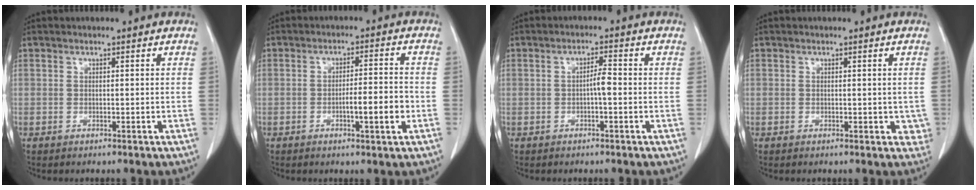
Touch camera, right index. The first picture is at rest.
{"total": 5.7, "force": [-1.8, 0.5, 5.4], "torque": [-0.083, 0.000, -0.025]}
{"total": 2.3, "force": [-0.5, 0.3, 2.3], "torque": [-0.038, 0.004, -0.009]}
{"total": 2.6, "force": [-0.1, 2.0, 1.7], "torque": [0.000, 0.002, -0.001]}